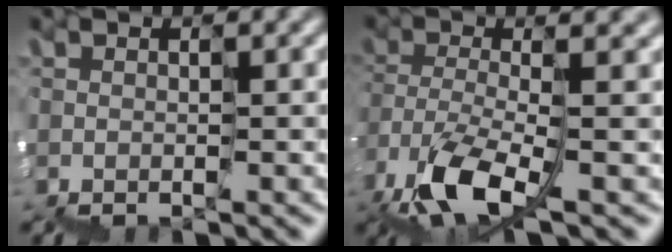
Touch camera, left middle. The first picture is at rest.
{"total": 6.3, "force": [-1.5, 2.2, 5.7], "torque": [-0.131, -0.008, -0.025]}